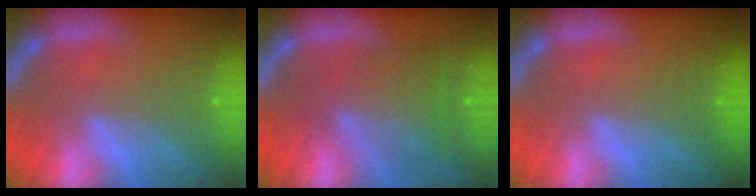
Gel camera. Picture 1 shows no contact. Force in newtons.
{"total": 6.1}
{"total": 0.0}